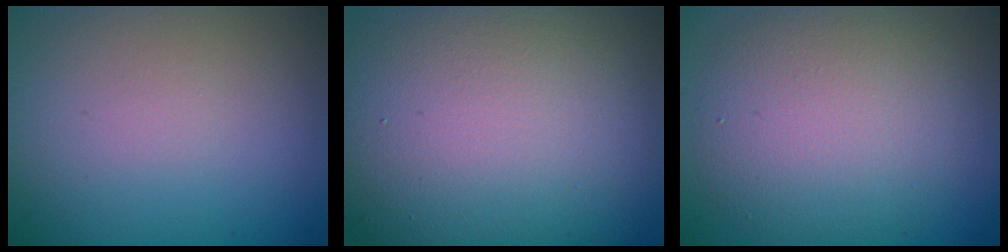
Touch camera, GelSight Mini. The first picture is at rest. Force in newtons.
{"total": 14.9, "press": 14.9, "slide": 0.8}
{"total": 6.3, "press": 6.3, "slide": 0.5}